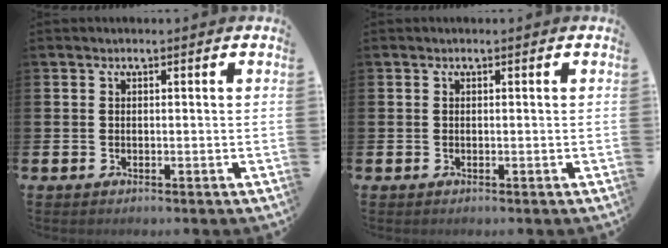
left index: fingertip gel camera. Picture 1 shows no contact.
{"total": 0.0}